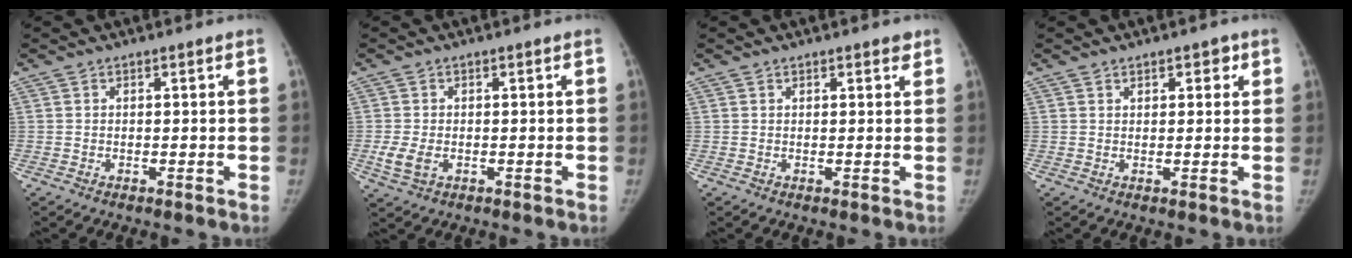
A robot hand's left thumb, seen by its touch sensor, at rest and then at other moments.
{"total": 3.8, "force": [-0.8, 2.5, 2.8], "torque": [-0.066, -0.007, -0.011]}
{"total": 1.4, "force": [1.1, 0.6, 0.6], "torque": [-0.001, -0.005, 0.011]}
{"total": 2.5, "force": [1.4, 1.5, 1.5], "torque": [0.000, -0.004, 0.018]}